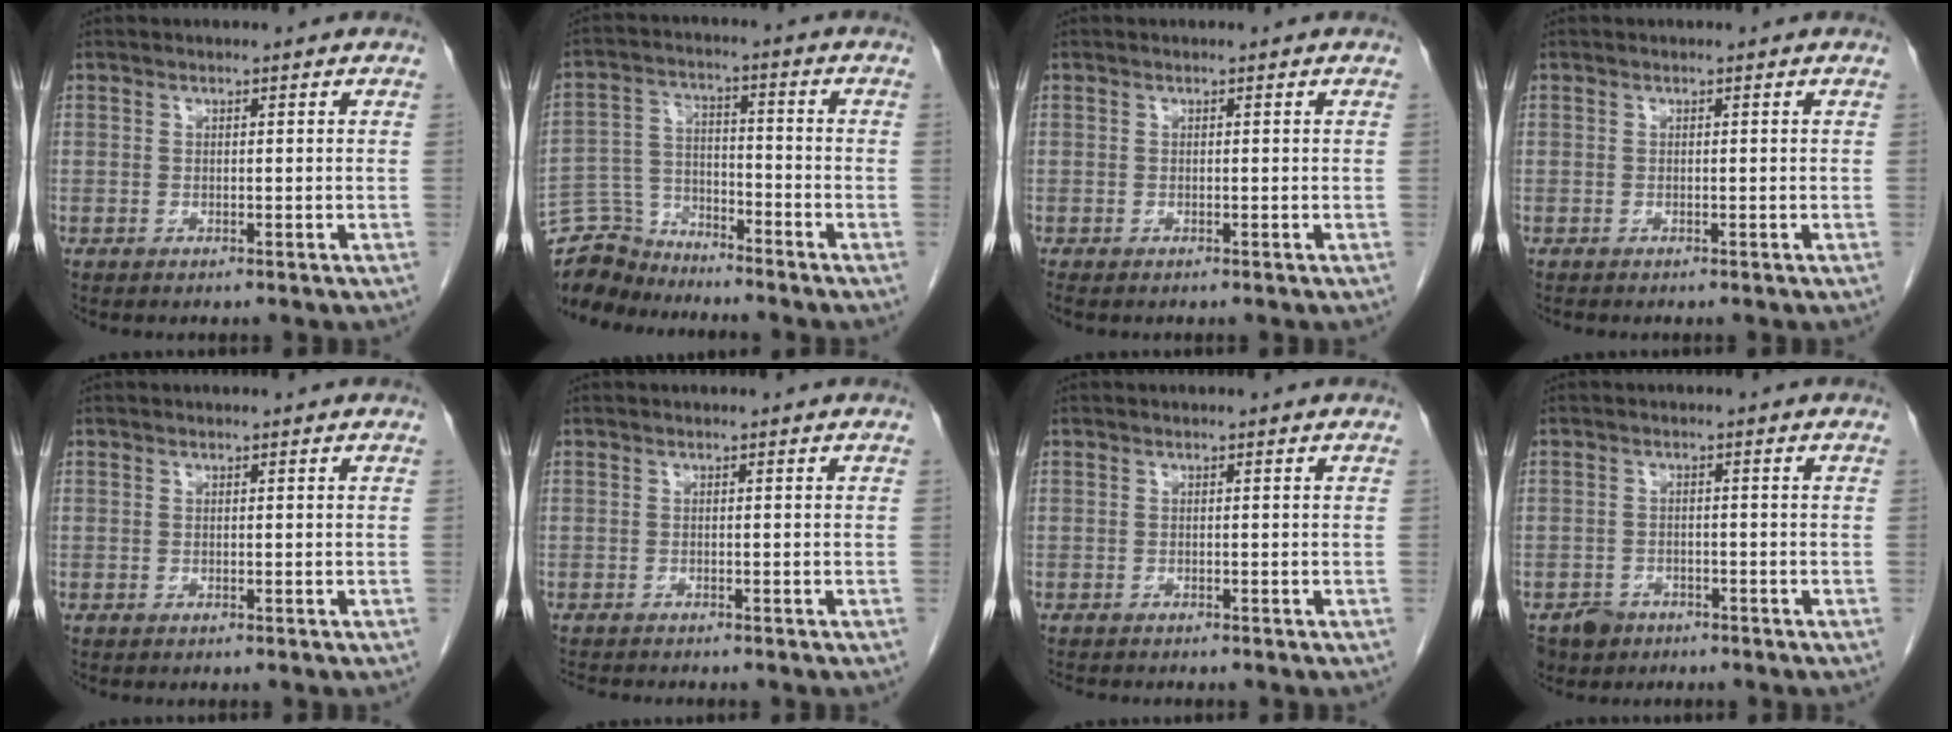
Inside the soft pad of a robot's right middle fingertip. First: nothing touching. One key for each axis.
{"total": 8.7, "fx": -8.4, "fy": 2.2, "fz": -0.4, "tx": 0.001, "ty": 0.013, "tz": -0.164}
{"total": 0.7, "fx": -0.6, "fy": 0.2, "fz": 0.3, "tx": -0.006, "ty": -0.001, "tz": -0.009}
{"total": 0.0}
{"total": 0.0}
{"total": 3.4, "fx": -3.2, "fy": 0.3, "fz": 1.2, "tx": -0.013, "ty": -0.009, "tz": -0.050}
{"total": 2.8, "fx": -2.5, "fy": 0.5, "fz": 1.1, "tx": -0.016, "ty": -0.005, "tz": -0.035}
{"total": 3.6, "fx": -2.5, "fy": 2.6, "fz": 0.4, "tx": -0.007, "ty": 0.005, "tz": -0.038}